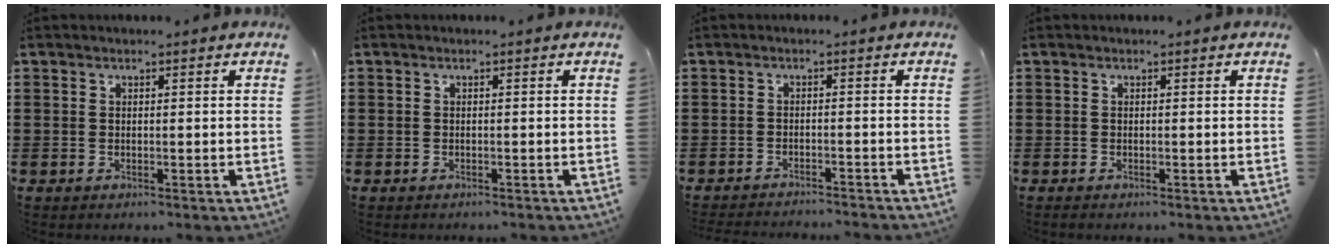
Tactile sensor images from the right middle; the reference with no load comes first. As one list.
[{"total": 0.6, "force": [-0.4, 0.4, -0.1], "torque": [0.002, 0.004, -0.011]}, {"total": 2.1, "force": [-2.1, -0.1, 0.1], "torque": [-0.003, 0.002, -0.045]}, {"total": 0.0}]